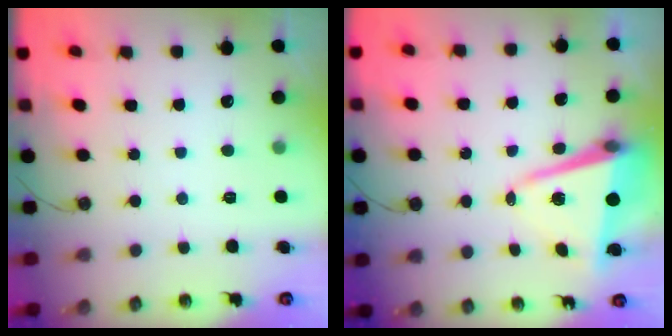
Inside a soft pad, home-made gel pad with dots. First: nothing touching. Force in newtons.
{"total": 9.5, "press": 9.3, "slide": 1.7}